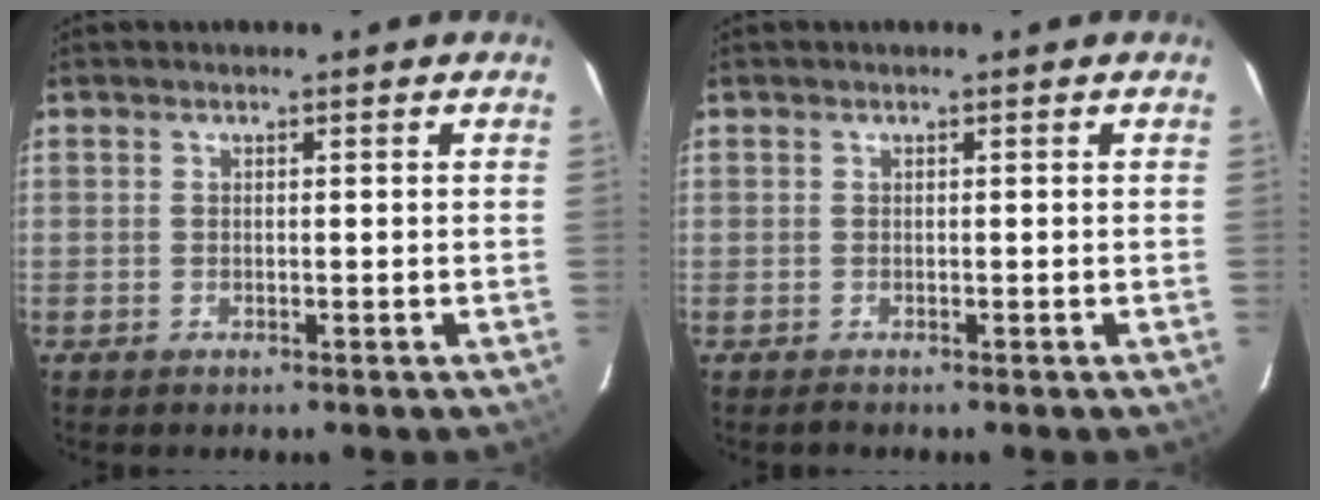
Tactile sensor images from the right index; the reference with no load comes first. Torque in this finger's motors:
{"motor_torque": [-0.50, 0.13, -0.75, -0.15]}